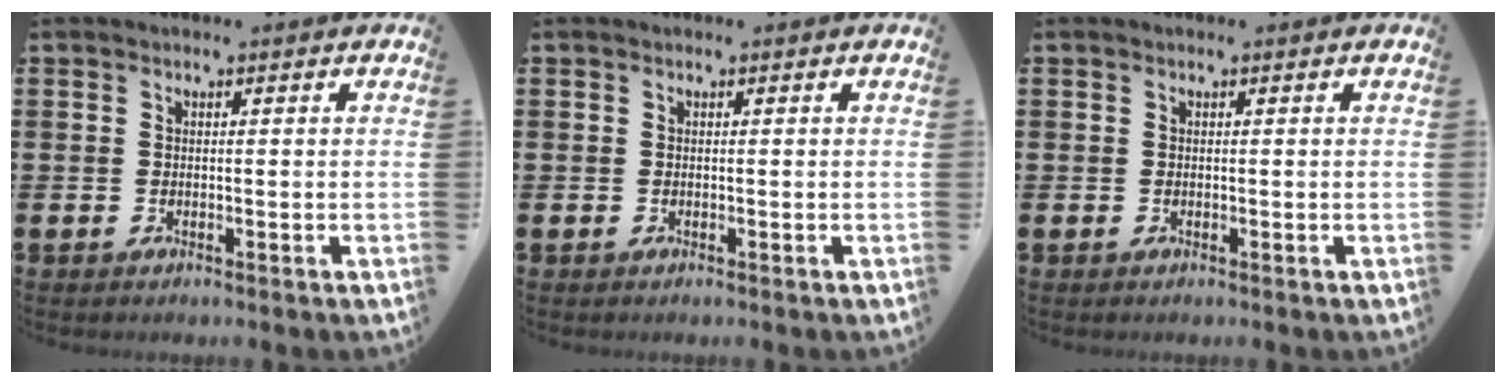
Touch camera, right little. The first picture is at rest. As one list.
[{"total": 0.0}, {"total": 0.0}]